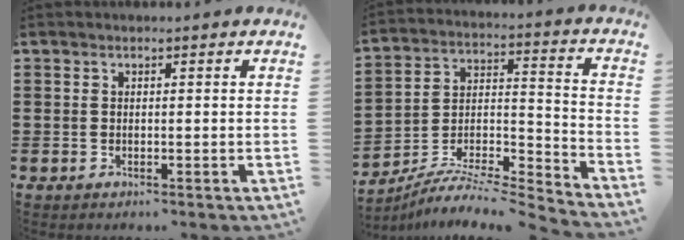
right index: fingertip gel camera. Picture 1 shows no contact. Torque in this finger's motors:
{"motor_torque": [0.74, 1.40, -0.20, -0.06]}